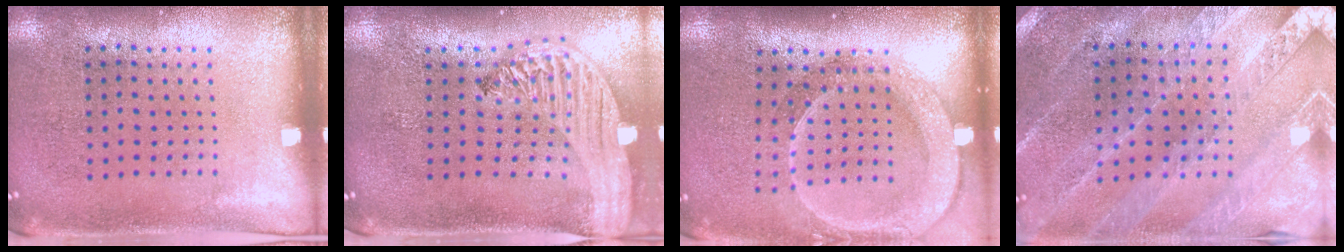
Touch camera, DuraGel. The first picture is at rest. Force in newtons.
{"total": 2.8, "press": 2.3, "slide": 1.7}
{"total": 2.4, "press": 1.9, "slide": 1.4}
{"total": 1.8, "press": 1.8, "slide": 0.1}